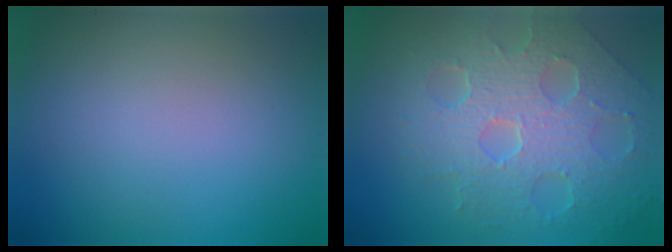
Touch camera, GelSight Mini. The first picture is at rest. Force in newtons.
{"total": 8.0, "press": 5.6, "slide": 5.7}